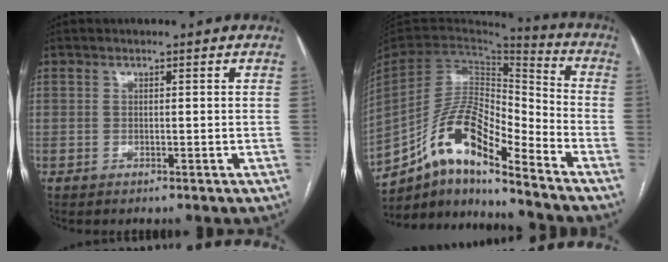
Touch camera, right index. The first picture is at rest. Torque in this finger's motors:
{"motor_torque": [0.62, -0.68, 0.94, 0.21]}